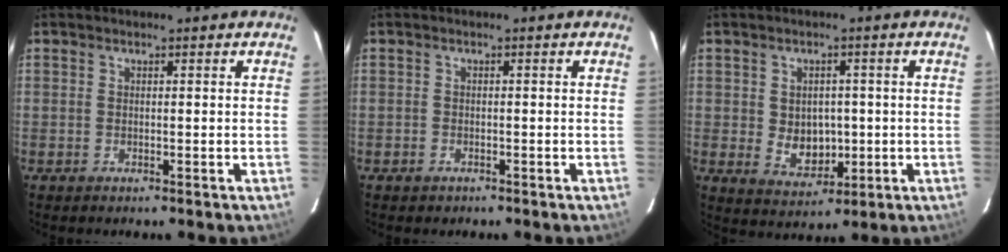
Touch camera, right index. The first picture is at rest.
{"total": 1.2, "force": [-0.8, 1.0, 0.2], "torque": [-0.005, 0.003, -0.008]}
{"total": 6.7, "force": [-0.4, 5.3, 4.0], "torque": [-0.073, -0.005, 0.010]}